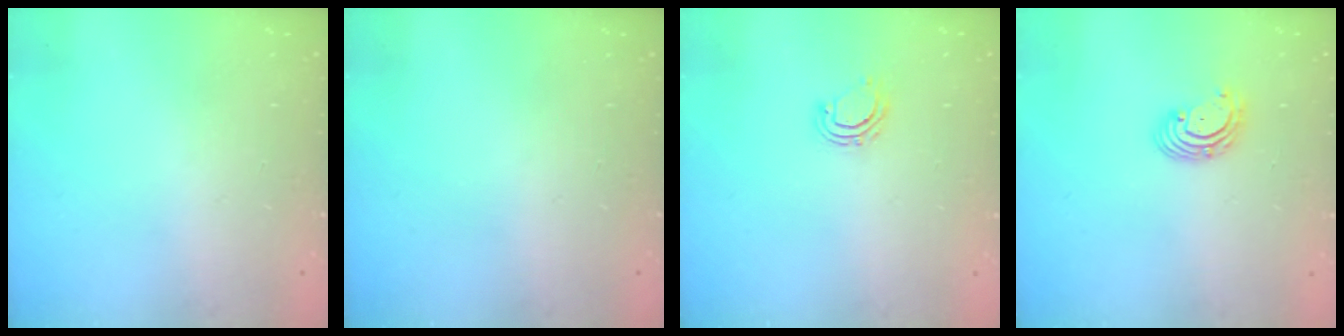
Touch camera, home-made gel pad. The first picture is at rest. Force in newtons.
{"total": 0.0}
{"total": 4.5, "press": 4.5, "slide": 0.2}
{"total": 2.7, "press": 2.7, "slide": 0.3}